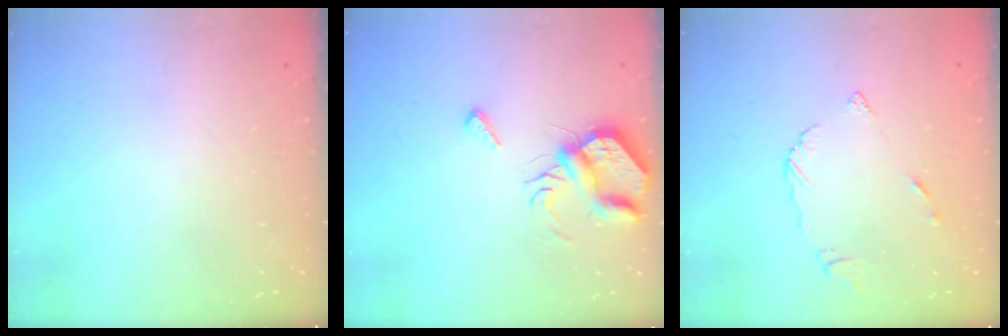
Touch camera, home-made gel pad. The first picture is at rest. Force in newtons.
{"total": 8.4, "press": 8.3, "slide": 1.0}
{"total": 5.2, "press": 5.2, "slide": 0.5}